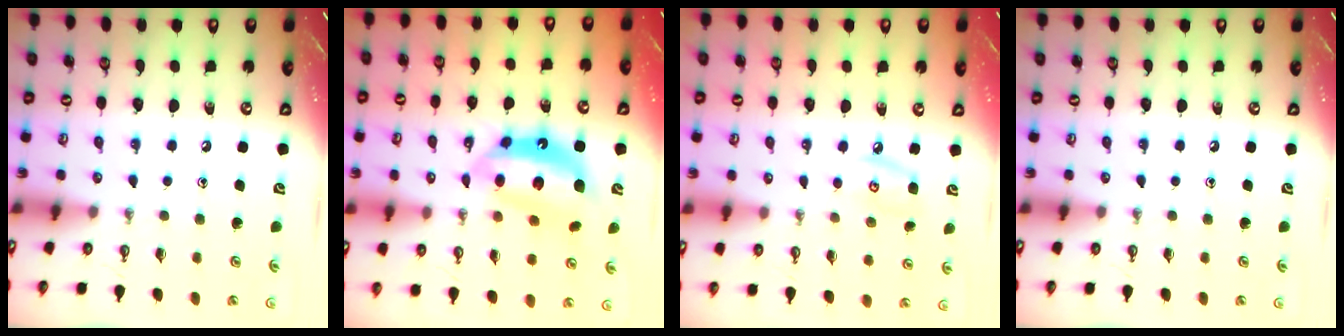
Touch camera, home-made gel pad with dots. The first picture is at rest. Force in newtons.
{"total": 12.6, "press": 12.5, "slide": 1.4}
{"total": 6.2, "press": 6.2, "slide": 0.6}
{"total": 0.0}